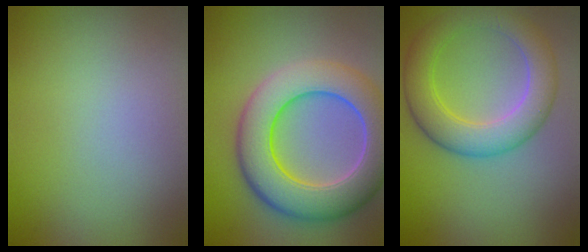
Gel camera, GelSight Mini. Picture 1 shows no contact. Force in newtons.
{"total": 9.5, "press": 9.5, "slide": 0.9}
{"total": 5.8, "press": 5.8, "slide": 0.1}